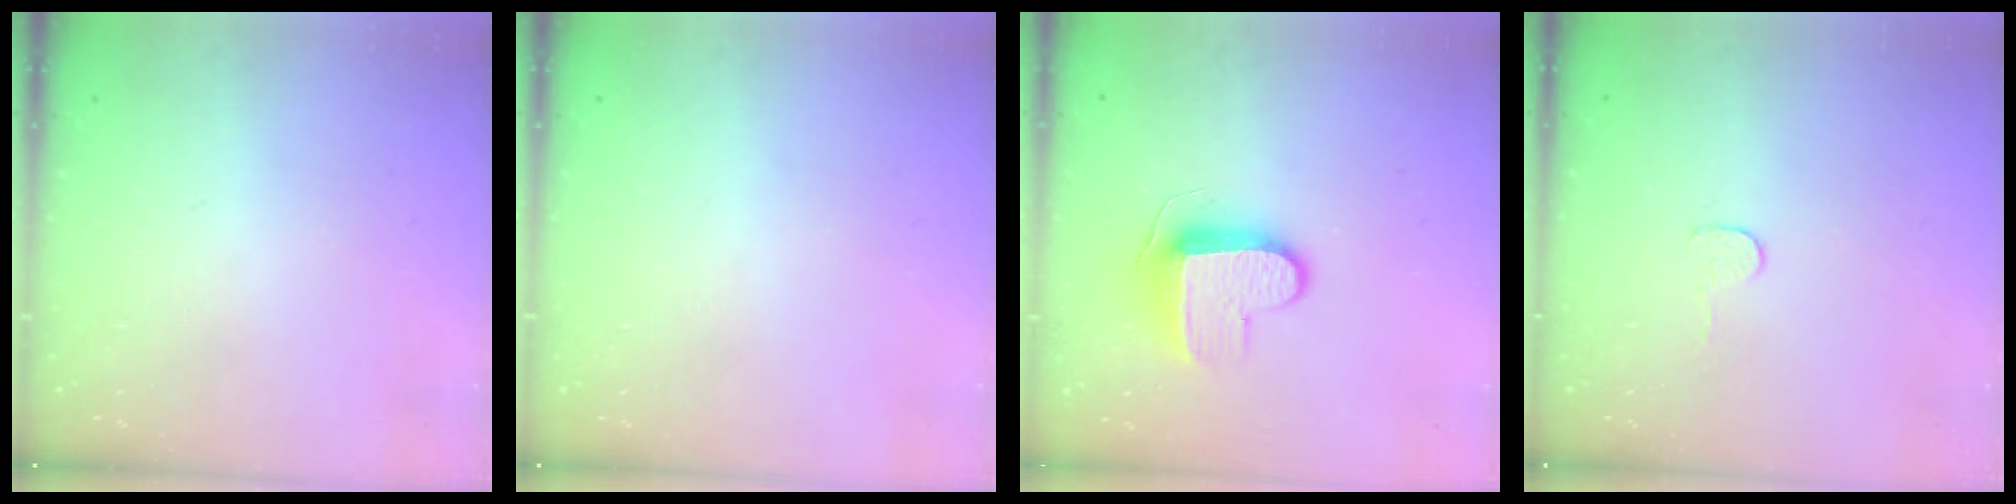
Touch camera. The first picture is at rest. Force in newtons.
{"total": 0.0}
{"total": 10.0, "press": 10.0, "slide": 1.1}
{"total": 3.0, "press": 3.0, "slide": 0.3}